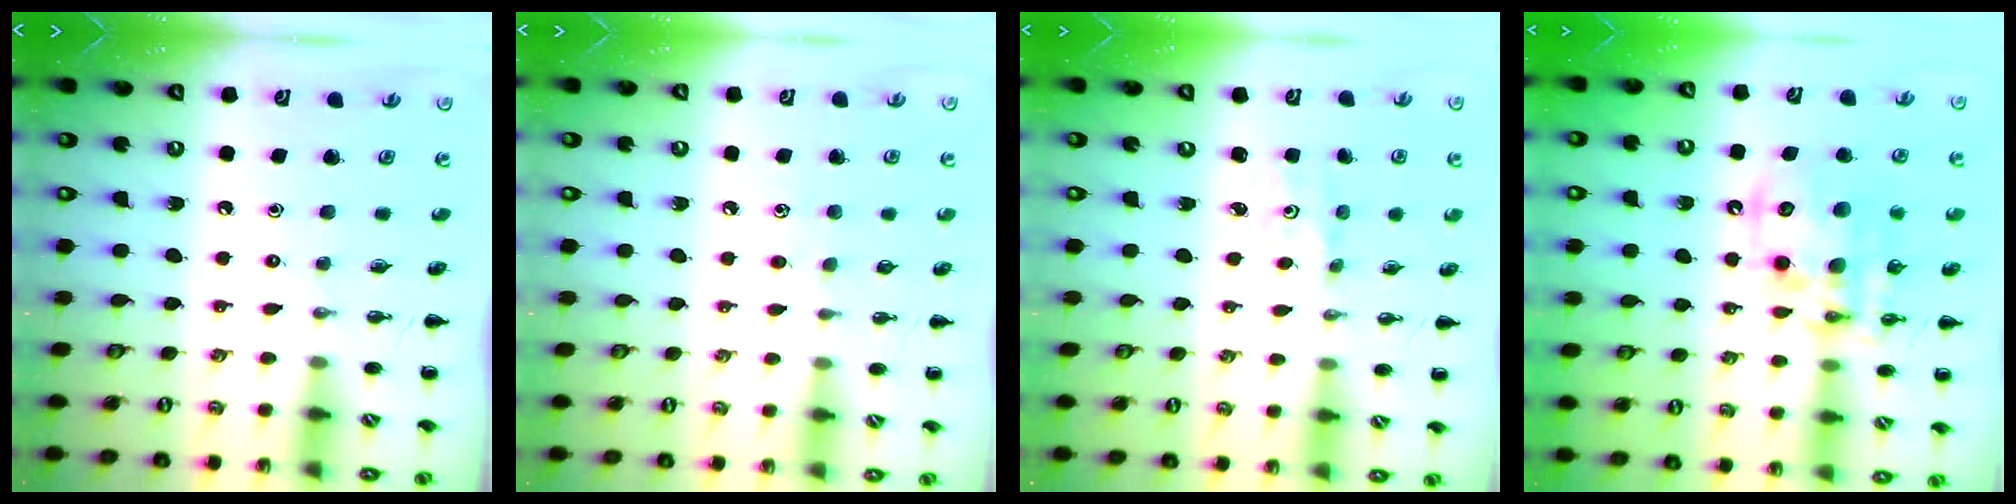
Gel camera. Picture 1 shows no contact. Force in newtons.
{"total": 3.2, "press": 3.1, "slide": 0.9}
{"total": 1.2, "press": 1.1, "slide": 0.4}
{"total": 13.9, "press": 13.4, "slide": 3.4}